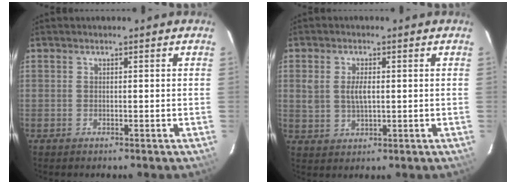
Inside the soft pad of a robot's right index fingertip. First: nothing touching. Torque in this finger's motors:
{"motor_torque": [-0.11, 0.03, 0.05, 0.05]}